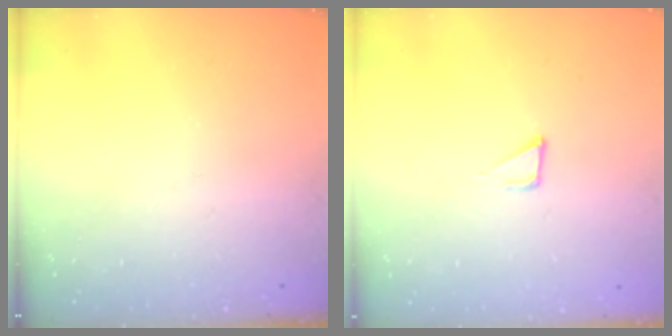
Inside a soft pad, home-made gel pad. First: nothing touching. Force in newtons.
{"total": 2.1, "press": 2.1, "slide": 0.1}